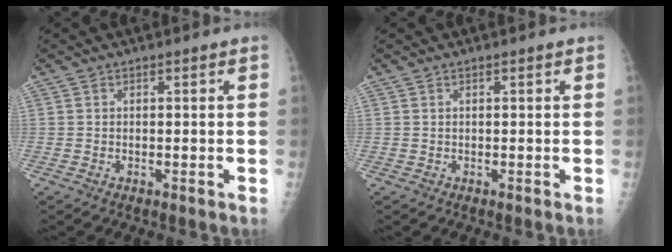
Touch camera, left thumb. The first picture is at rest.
{"total": 0.0}